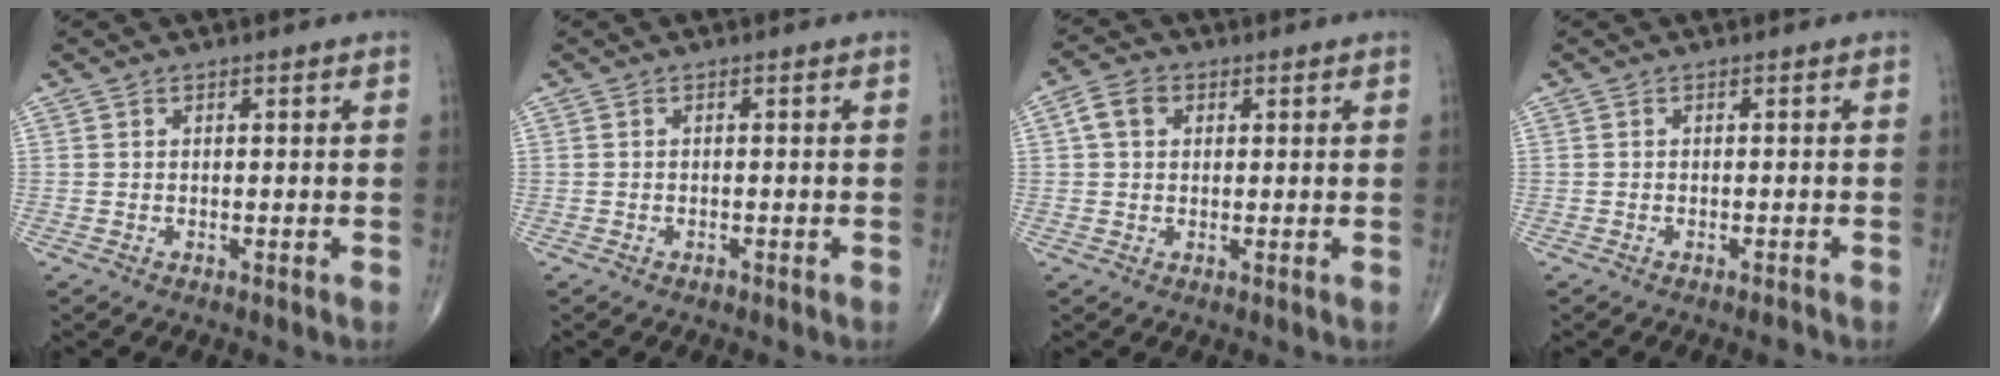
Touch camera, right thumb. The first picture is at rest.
{"total": 0.7, "force": [-0.5, 0.3, 0.3], "torque": [-0.004, 0.001, -0.009]}
{"total": 4.5, "force": [1.2, 3.4, 2.7], "torque": [-0.046, 0.010, 0.018]}
{"total": 0.9, "force": [-0.8, 0.0, 0.4], "torque": [-0.013, 0.005, -0.012]}